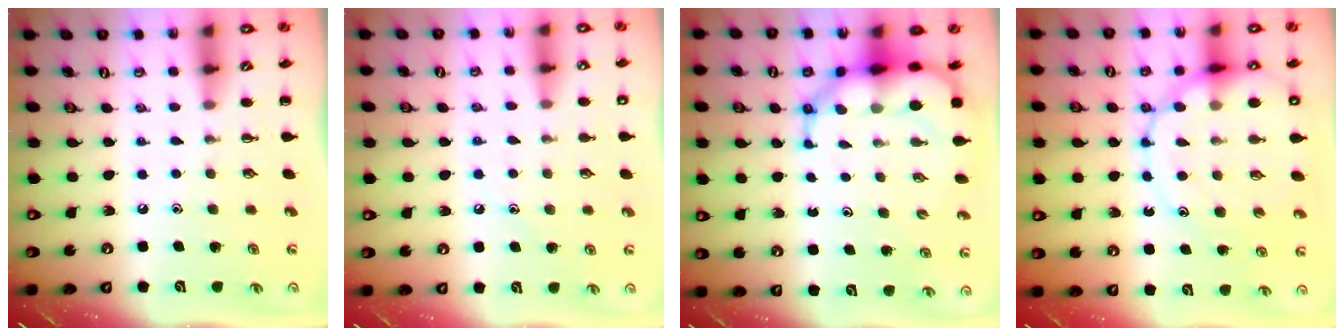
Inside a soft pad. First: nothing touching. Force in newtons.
{"total": 8.3, "press": 8.0, "slide": 2.4}
{"total": 9.7, "press": 9.3, "slide": 2.7}
{"total": 16.6, "press": 16.4, "slide": 2.5}